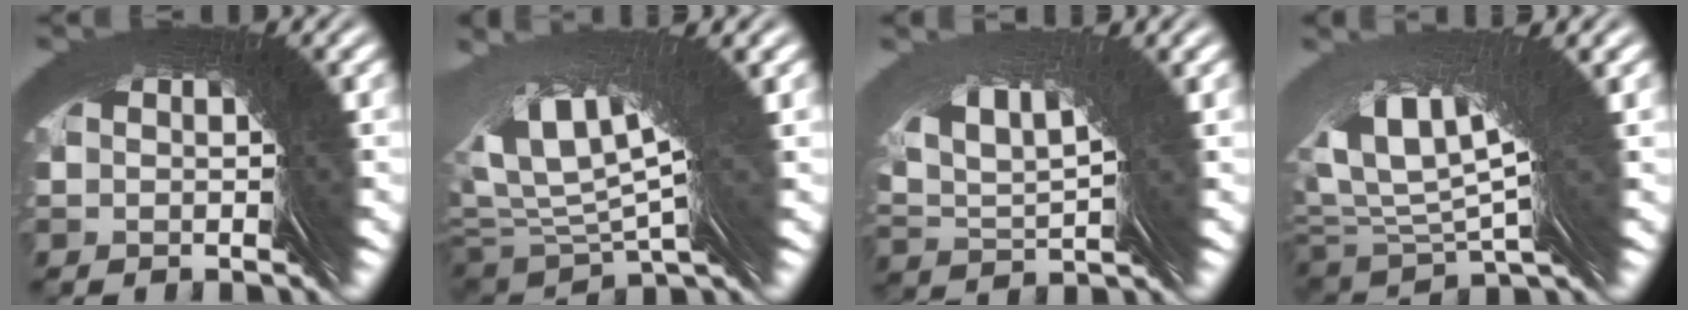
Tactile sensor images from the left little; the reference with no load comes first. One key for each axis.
{"total": 6.4, "fx": 4.2, "fy": -1.3, "fz": 4.6, "tx": -0.079, "ty": 0.038, "tz": 0.068}
{"total": 6.1, "fx": 5.3, "fy": -2.8, "fz": 1.1, "tx": -0.011, "ty": 0.049, "tz": 0.072}
{"total": 5.5, "fx": 3.9, "fy": -1.5, "fz": 3.6, "tx": -0.063, "ty": 0.039, "tz": 0.062}